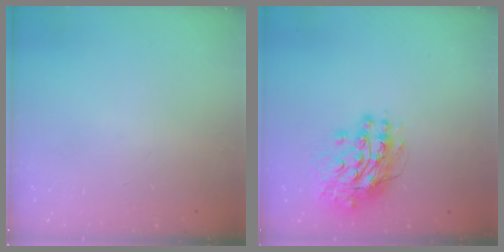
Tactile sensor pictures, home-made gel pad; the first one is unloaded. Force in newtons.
{"total": 13.6, "press": 13.6, "slide": 1.4}